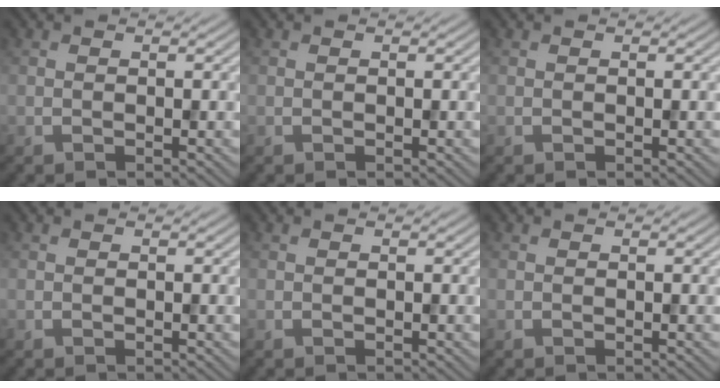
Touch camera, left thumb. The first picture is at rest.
{"total": 0.0}
{"total": 0.0}
{"total": 0.0}
{"total": 0.0}
{"total": 0.0}